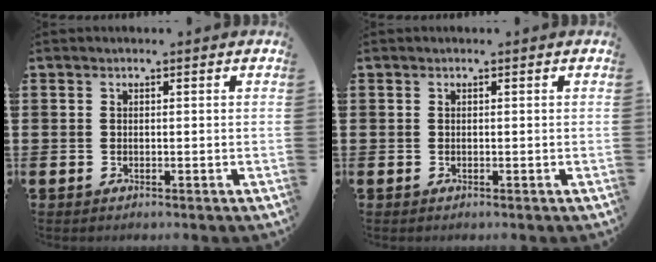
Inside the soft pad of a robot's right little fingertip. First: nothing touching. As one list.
[{"total": 0.0}]